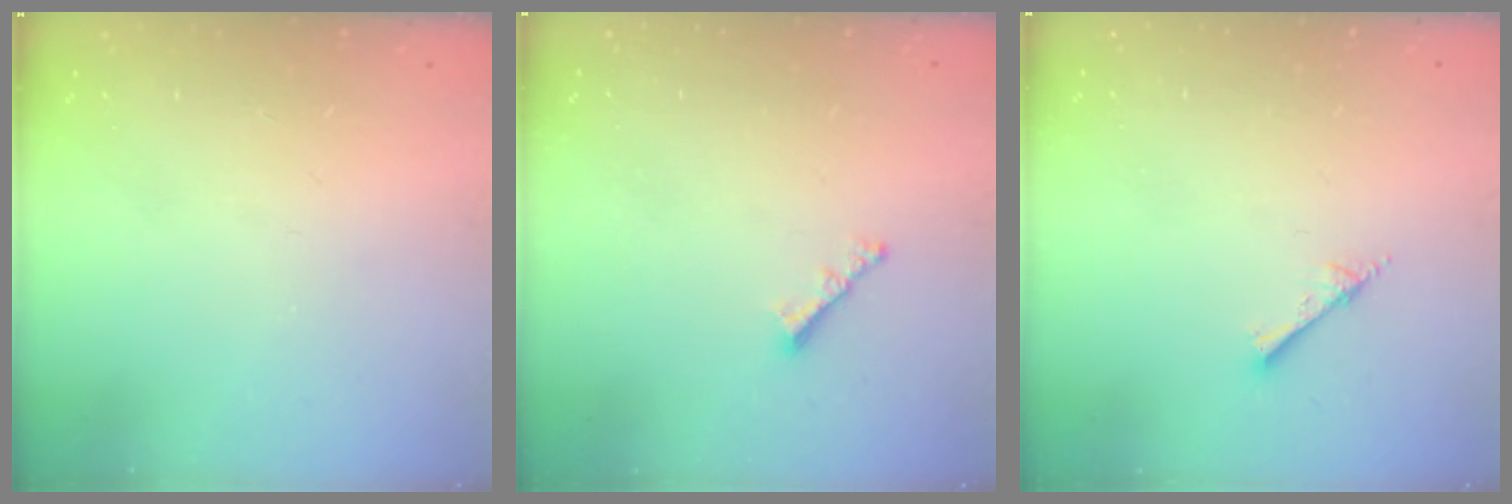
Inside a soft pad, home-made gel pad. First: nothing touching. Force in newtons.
{"total": 2.2, "press": 2.2, "slide": 0.5}
{"total": 2.5, "press": 2.5, "slide": 0.2}